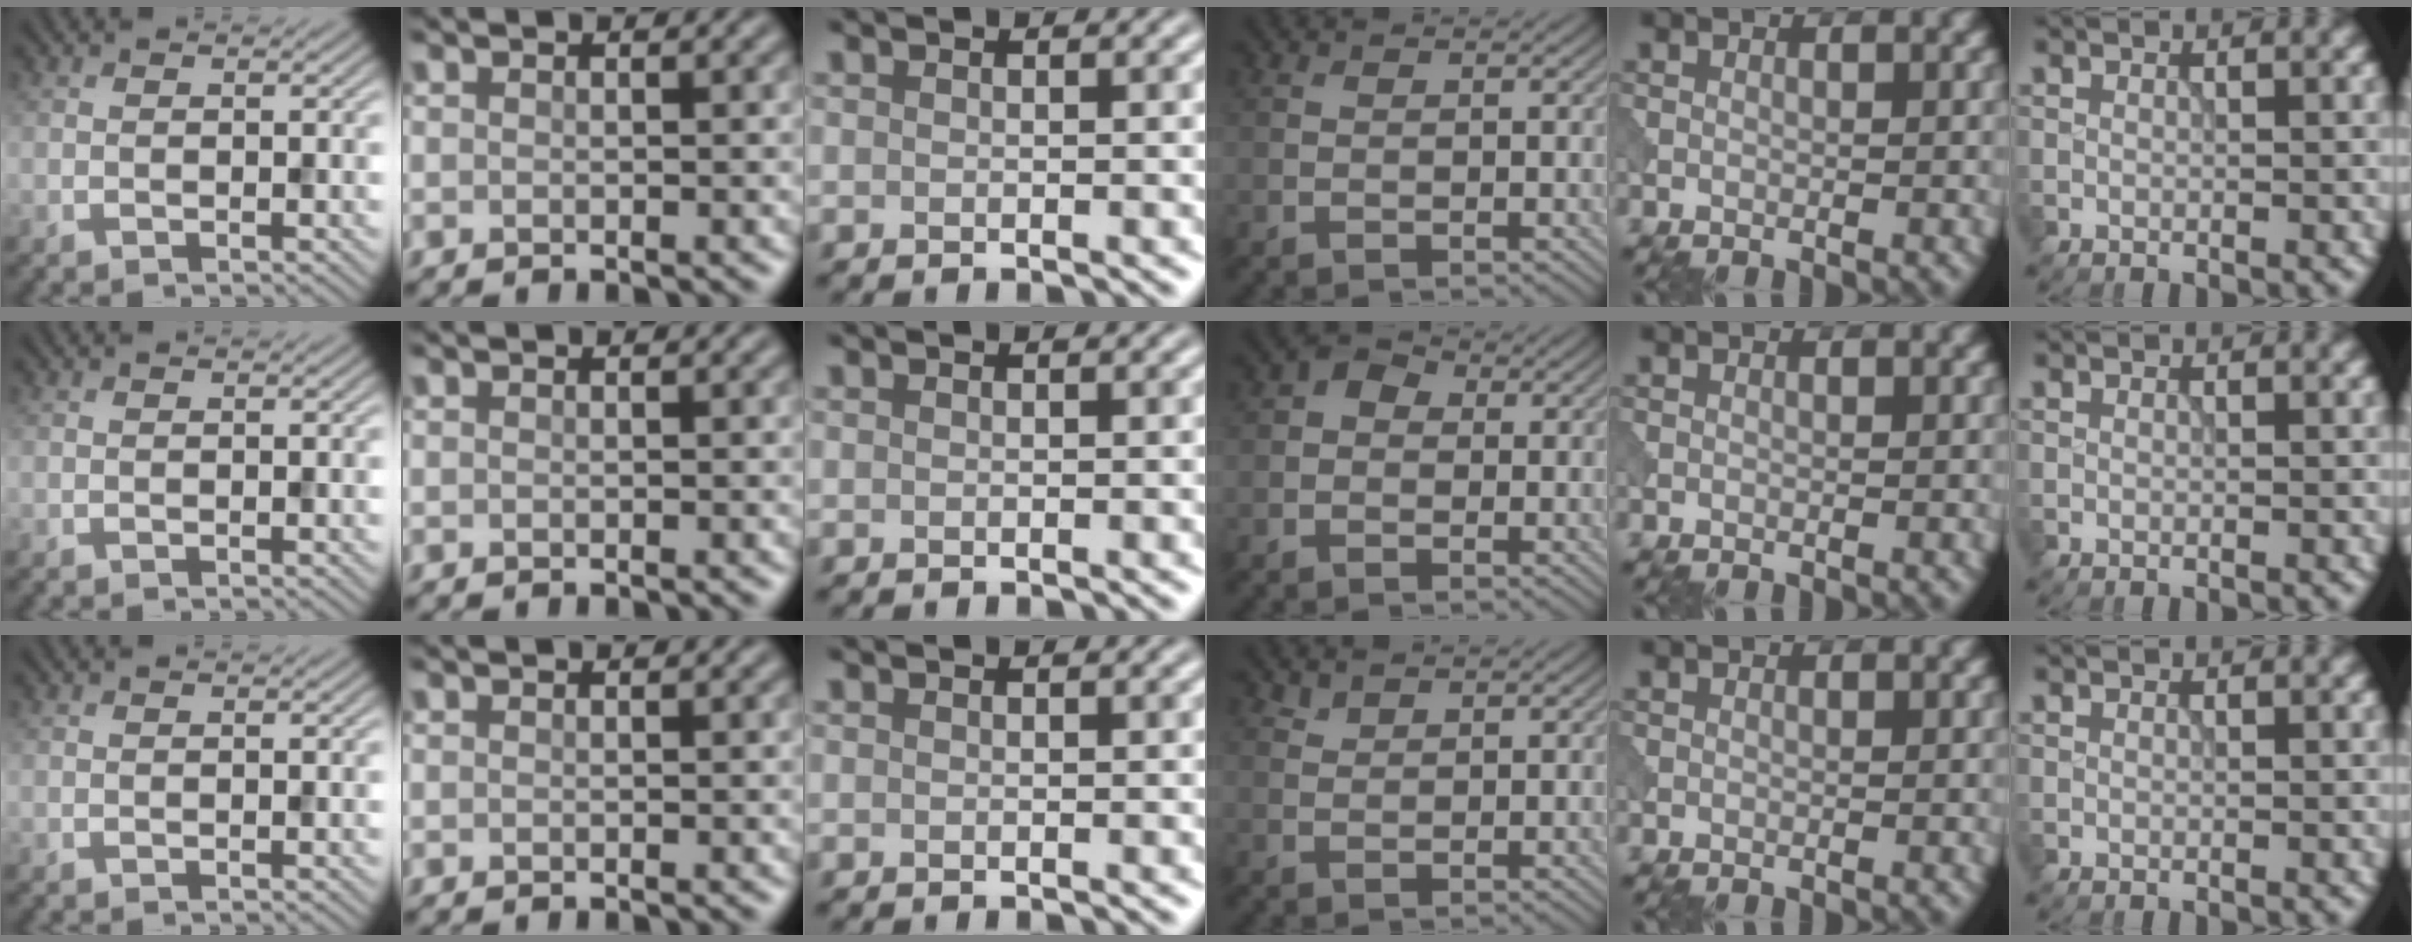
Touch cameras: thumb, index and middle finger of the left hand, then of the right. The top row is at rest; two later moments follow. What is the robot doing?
{"motion": "open", "object": "sandwich press"}